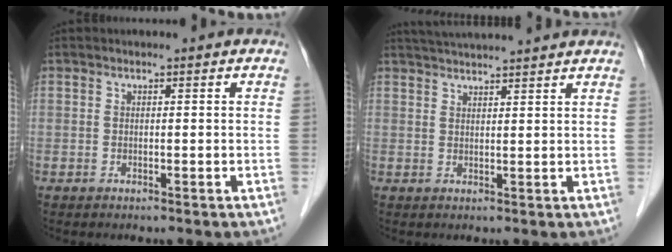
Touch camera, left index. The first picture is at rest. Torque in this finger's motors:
{"motor_torque": [-0.61, -0.79, 0.16, 0.02]}